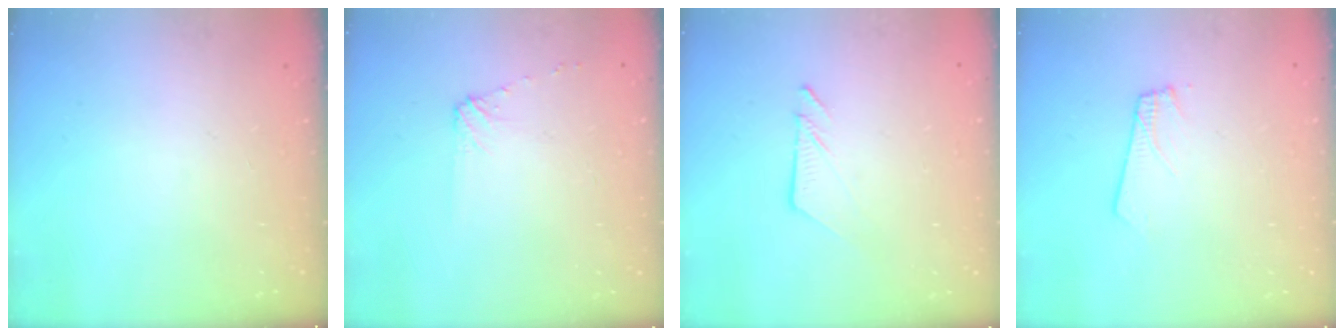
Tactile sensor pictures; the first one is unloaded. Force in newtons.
{"total": 4.8, "press": 4.7, "slide": 0.7}
{"total": 6.1, "press": 6.1, "slide": 0.5}
{"total": 1.8, "press": 1.8, "slide": 0.1}